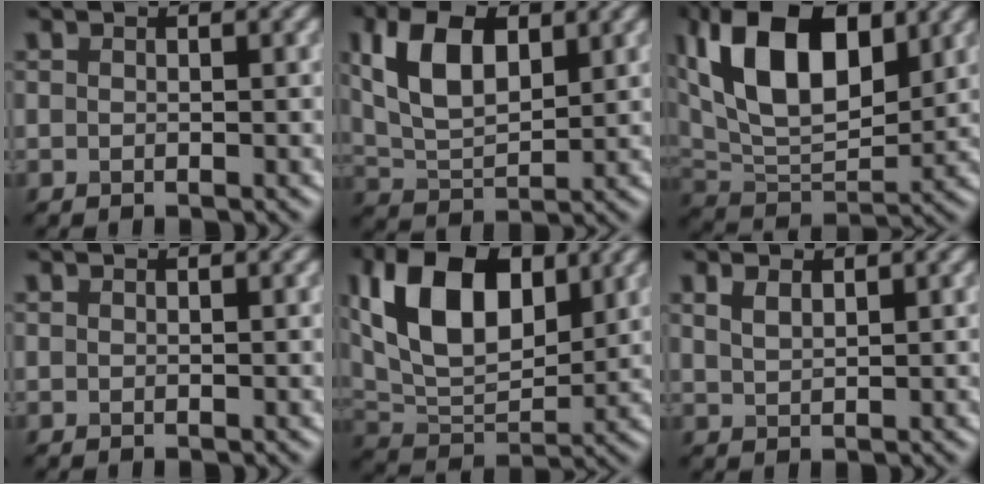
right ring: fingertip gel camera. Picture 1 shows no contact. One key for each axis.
{"total": 7.6, "fx": 2.8, "fy": 4.1, "fz": 5.7, "tx": -0.121, "ty": 0.007, "tz": 0.051}
{"total": 13.7, "fx": 5.3, "fy": 7.3, "fz": 10.4, "tx": -0.187, "ty": 0.020, "tz": 0.089}
{"total": 0.0}
{"total": 11.9, "fx": 4.1, "fy": 6.9, "fz": 8.8, "tx": -0.162, "ty": 0.017, "tz": 0.068}
{"total": 1.6, "fx": 1.0, "fy": 0.7, "fz": 0.9, "tx": -0.022, "ty": 0.000, "tz": 0.025}